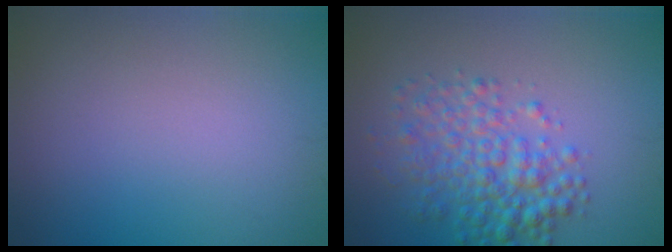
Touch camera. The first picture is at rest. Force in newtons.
{"total": 4.5, "press": 4.5, "slide": 0.1}